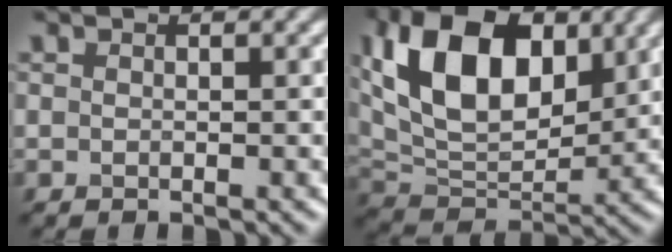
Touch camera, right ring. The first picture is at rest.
{"total": 13.2, "force": [4.6, 7.8, 9.6], "torque": [-0.168, 0.018, 0.075]}